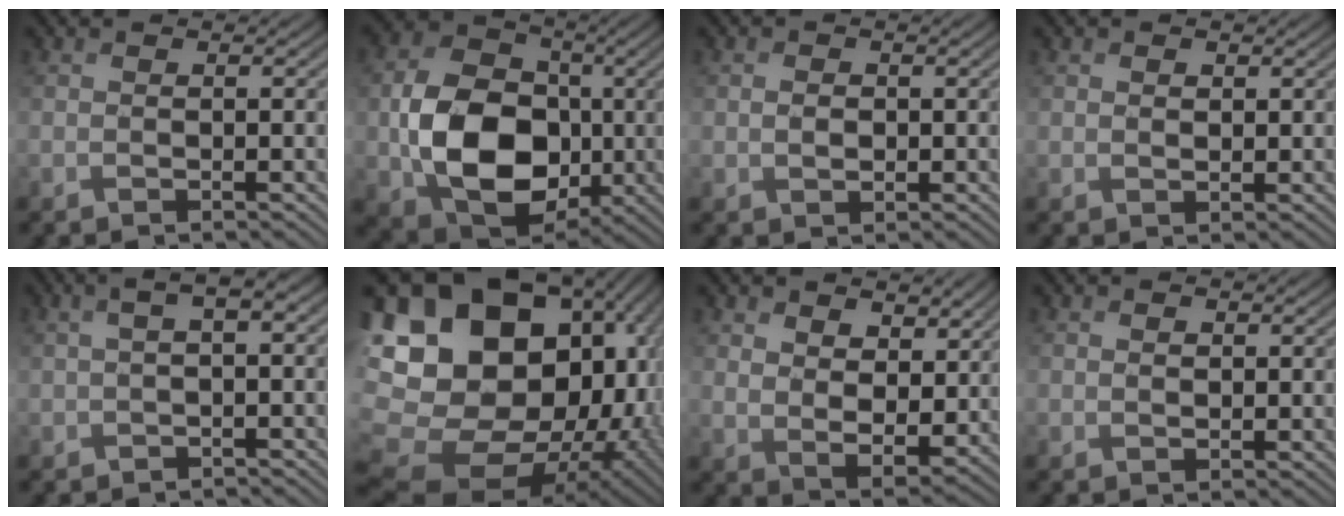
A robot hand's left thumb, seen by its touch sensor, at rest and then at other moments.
{"total": 13.3, "force": [-2.2, 10.2, 8.3], "torque": [-0.153, -0.010, -0.040]}
{"total": 1.5, "force": [-0.2, 1.3, 0.7], "torque": [-0.018, -0.004, -0.003]}
{"total": 0.9, "force": [0.5, 0.8, 0.3], "torque": [-0.007, -0.004, 0.012]}
{"total": 4.0, "force": [0.1, 1.5, 3.7], "torque": [-0.069, 0.006, 0.000]}
{"total": 24.3, "force": [2.7, 19.8, 13.9], "torque": [-0.297, -0.019, 0.049]}
{"total": 7.5, "force": [4.1, 4.7, 4.3], "torque": [-0.107, -0.016, 0.074]}
{"total": 0.7, "force": [0.2, 0.6, 0.2], "torque": [-0.005, -0.003, 0.006]}